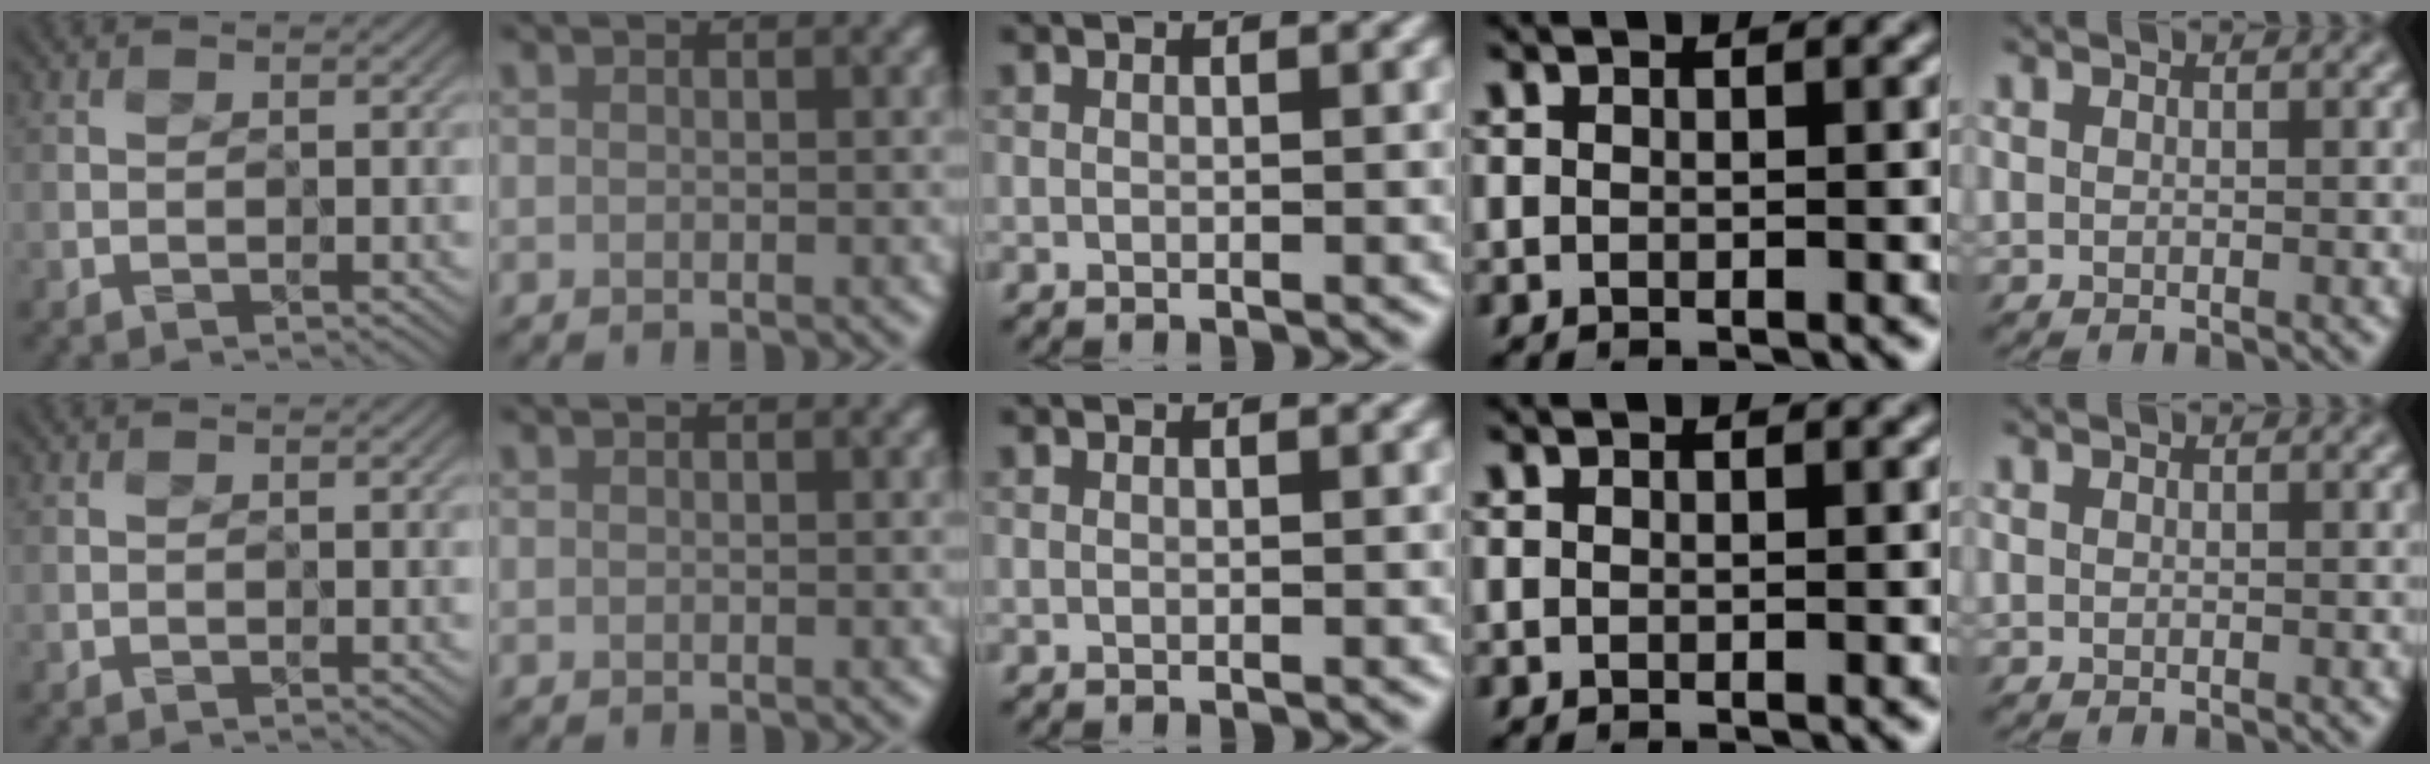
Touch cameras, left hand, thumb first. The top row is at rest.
{}